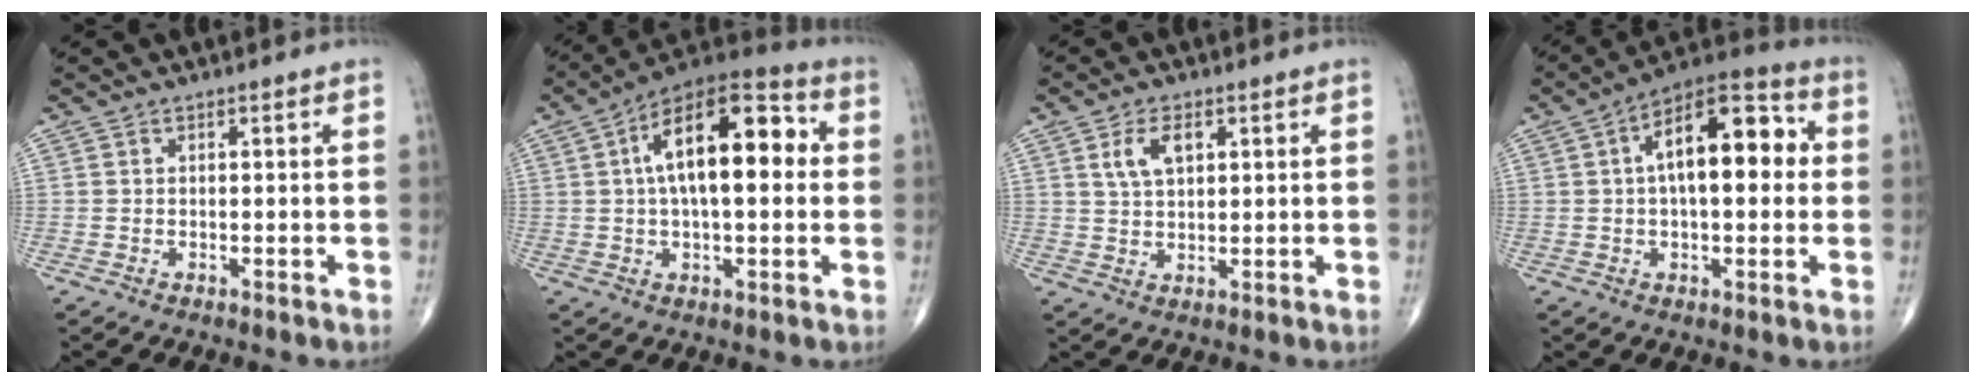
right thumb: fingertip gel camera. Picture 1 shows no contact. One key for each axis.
{"total": 18.5, "fx": 2.8, "fy": 8.4, "fz": 16.2, "tx": -0.238, "ty": 0.033, "tz": 0.035}
{"total": 5.6, "fx": 2.1, "fy": 3.1, "fz": 4.2, "tx": -0.072, "ty": -0.004, "tz": 0.043}
{"total": 16.3, "fx": 2.4, "fy": 7.6, "fz": 14.1, "tx": -0.196, "ty": 0.033, "tz": 0.028}